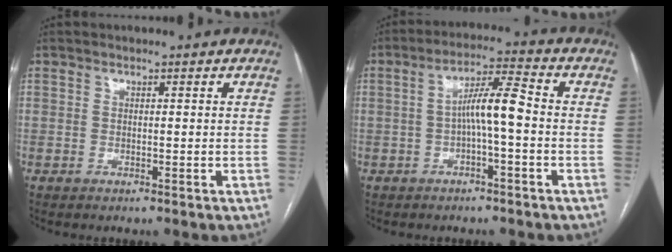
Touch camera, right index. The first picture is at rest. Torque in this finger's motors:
{"motor_torque": [1.03, -0.05, 0.43, 0.13]}